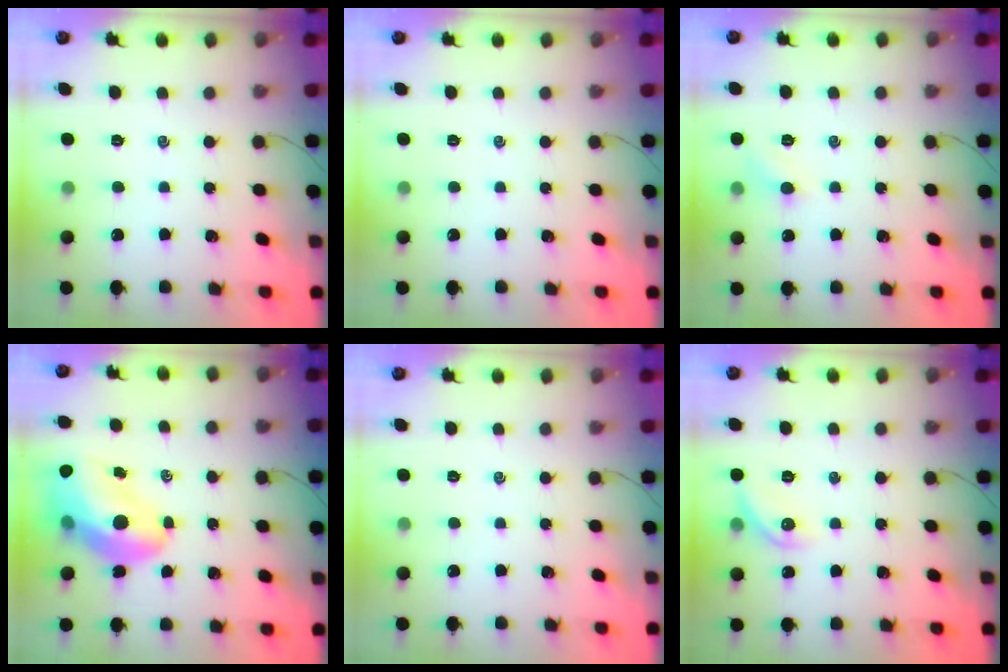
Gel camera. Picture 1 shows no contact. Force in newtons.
{"total": 0.0}
{"total": 5.3, "press": 5.1, "slide": 1.5}
{"total": 15.1, "press": 14.5, "slide": 4.1}
{"total": 0.0}
{"total": 7.8, "press": 7.8, "slide": 0.5}